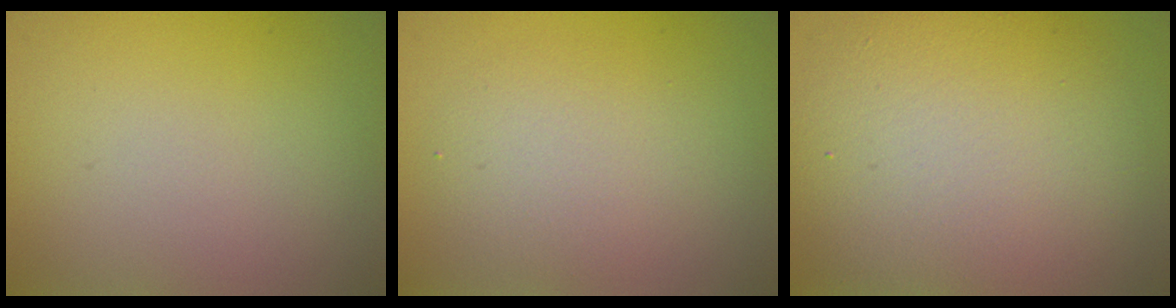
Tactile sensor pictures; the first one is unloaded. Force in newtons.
{"total": 2.9, "press": 2.9, "slide": 0.3}
{"total": 9.9, "press": 9.9, "slide": 0.5}